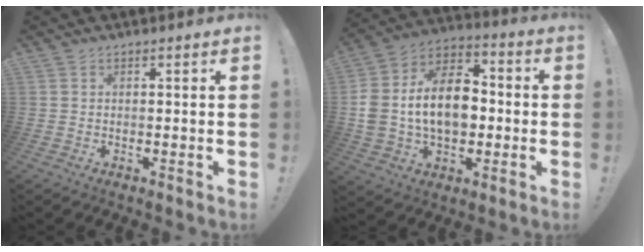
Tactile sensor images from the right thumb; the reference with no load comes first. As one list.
[{"total": 19.6, "force": [-0.4, 13.8, 14.0], "torque": [-0.258, 0.022, 0.000]}]